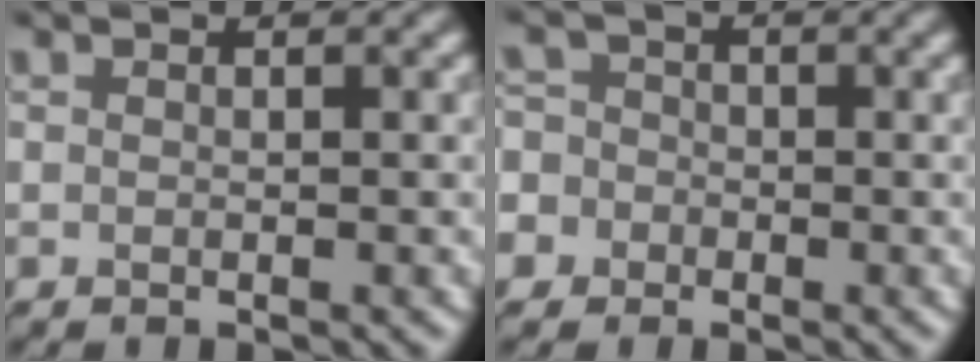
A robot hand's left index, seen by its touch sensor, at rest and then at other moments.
{"total": 7.0, "force": [-2.8, 6.1, 1.9], "torque": [-0.051, 0.006, -0.082]}